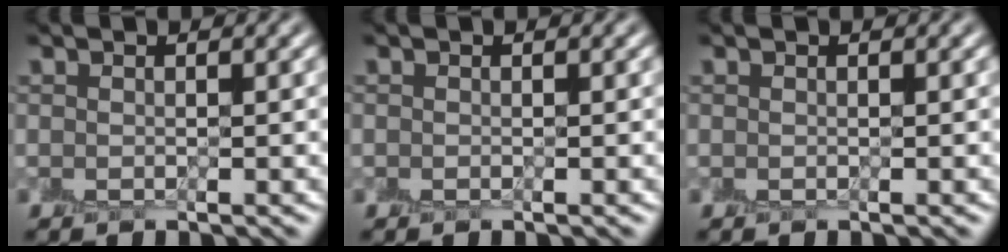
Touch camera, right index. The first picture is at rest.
{"total": 0.0}
{"total": 0.0}